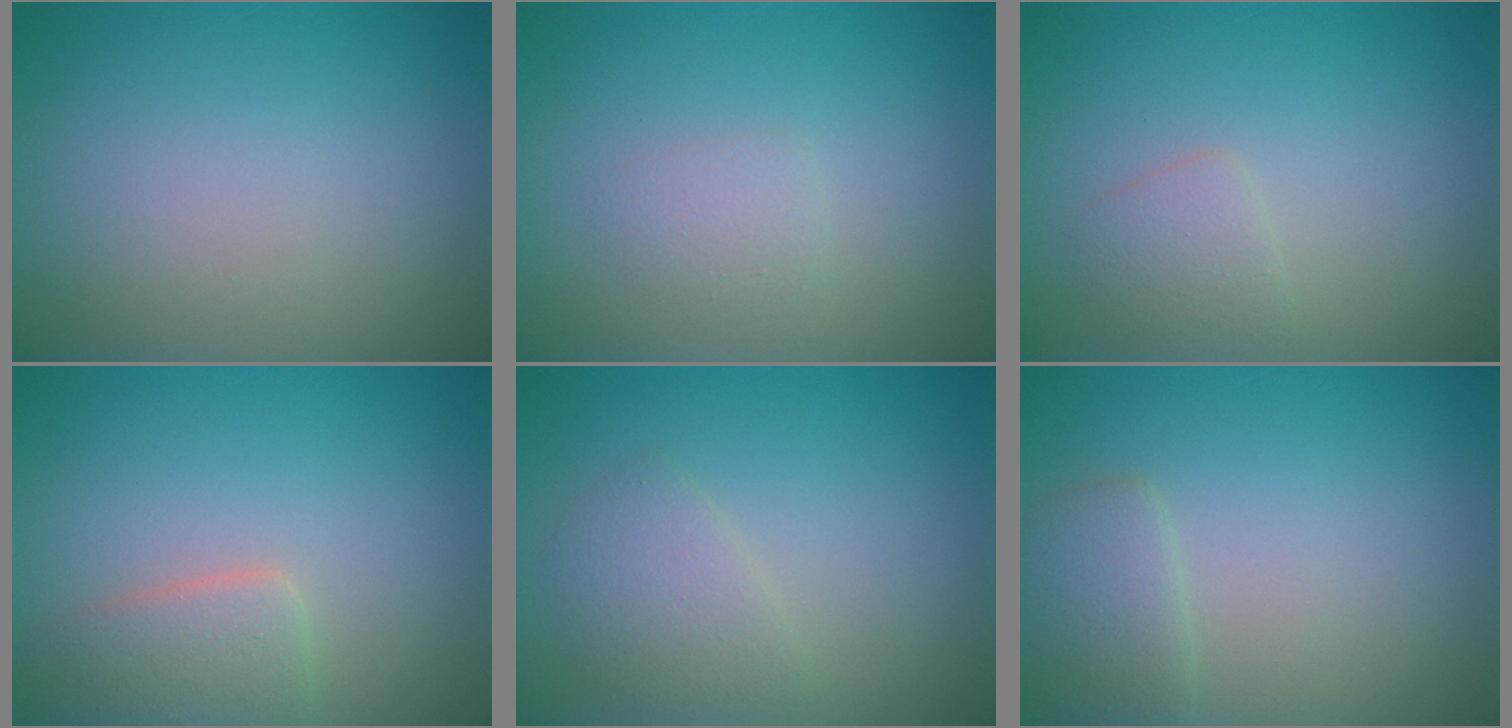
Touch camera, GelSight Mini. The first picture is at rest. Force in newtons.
{"total": 1.1, "press": 1.1, "slide": 0.1}
{"total": 1.4, "press": 1.4, "slide": 0.1}
{"total": 2.9, "press": 2.9, "slide": 0.3}
{"total": 2.2, "press": 2.2, "slide": 0.0}
{"total": 2.1, "press": 2.1, "slide": 0.1}